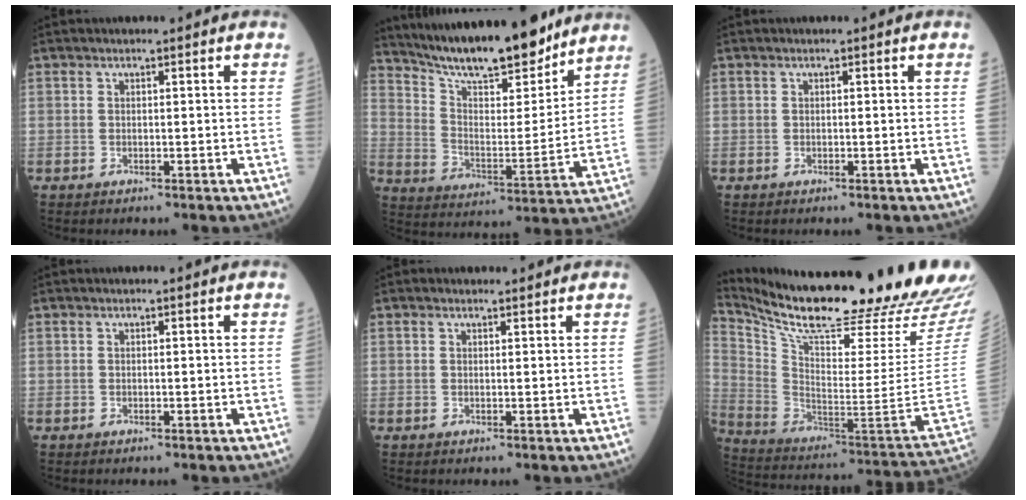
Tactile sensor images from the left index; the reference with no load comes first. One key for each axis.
{"total": 18.3, "fx": 16.2, "fy": 2.9, "fz": 8.0, "tx": -0.137, "ty": -0.016, "tz": 0.258}
{"total": 0.0}
{"total": 0.0}
{"total": 0.8, "fx": 0.7, "fy": 0.3, "fz": 0.1, "tx": -0.009, "ty": -0.001, "tz": 0.008}
{"total": 32.1, "fx": 27.1, "fy": 1.5, "fz": 17.3, "tx": -0.299, "ty": -0.102, "tz": 0.393}